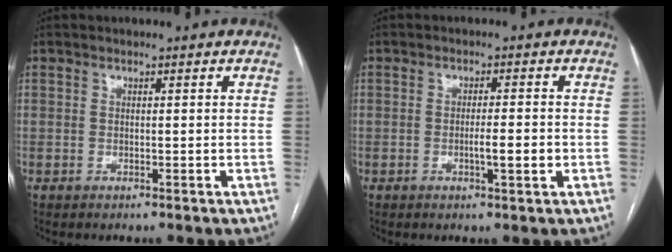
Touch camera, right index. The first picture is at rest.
{"total": 3.3, "force": [-0.8, 0.2, 3.2], "torque": [-0.054, -0.002, -0.010]}